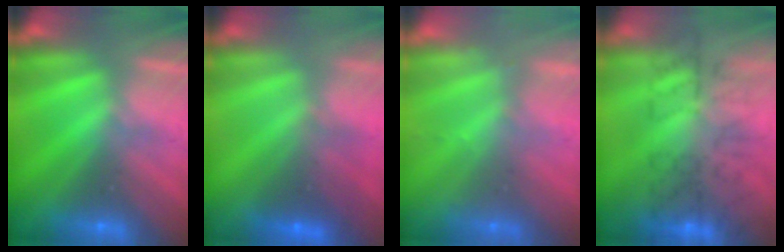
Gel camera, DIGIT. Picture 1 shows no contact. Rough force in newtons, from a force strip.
{"total": 2.1}
{"total": 2.3}
{"total": 7.7}